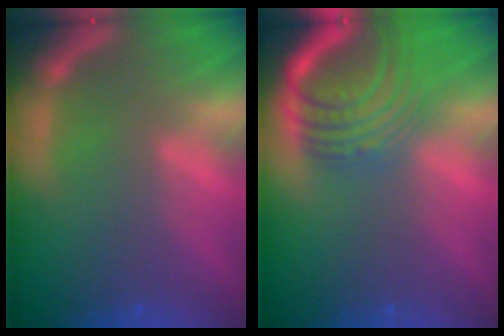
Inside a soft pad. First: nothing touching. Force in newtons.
{"total": 8.5}